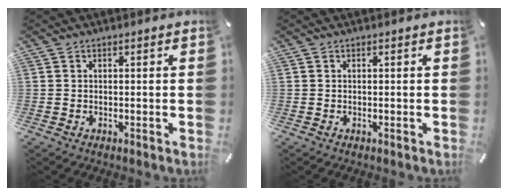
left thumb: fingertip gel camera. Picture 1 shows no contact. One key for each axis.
{"total": 0.0}